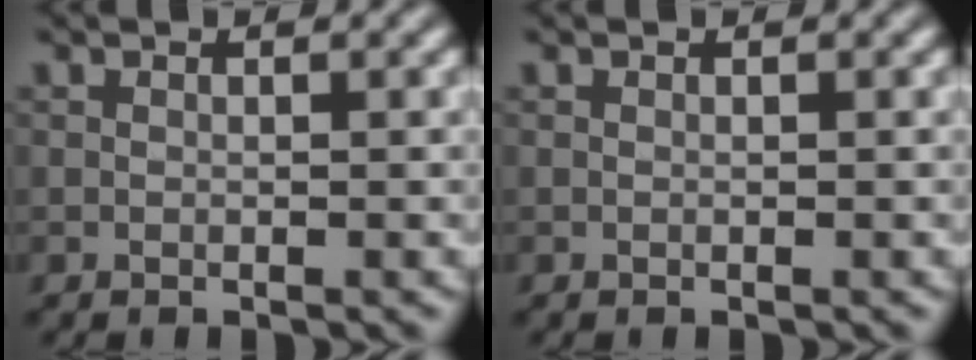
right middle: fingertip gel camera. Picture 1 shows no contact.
{"total": 0.0}